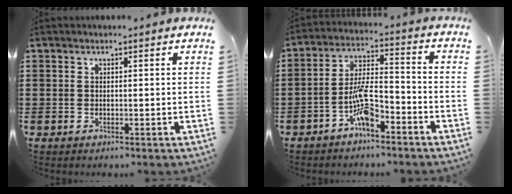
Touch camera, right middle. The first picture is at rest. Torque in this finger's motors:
{"motor_torque": [0.26, -0.33, 0.28, 0.17]}